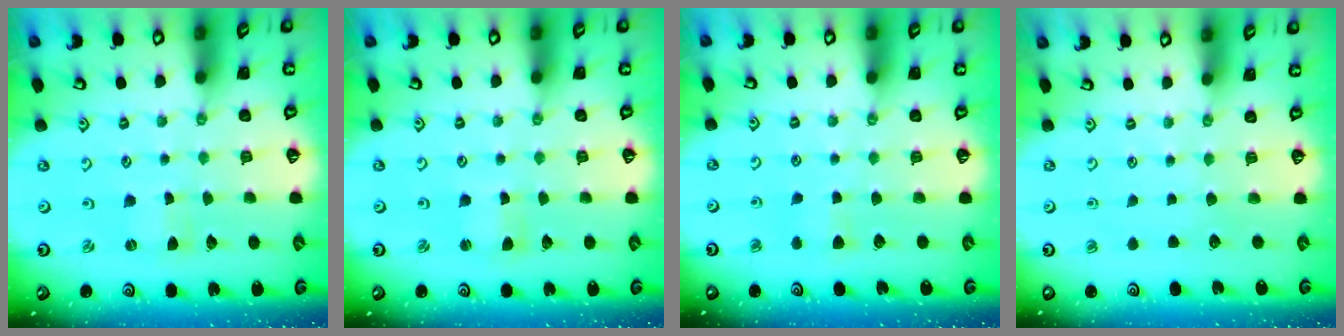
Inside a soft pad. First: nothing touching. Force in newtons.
{"total": 1.6, "press": 1.5, "slide": 0.3}
{"total": 3.7, "press": 3.7, "slide": 0.6}
{"total": 0.0}